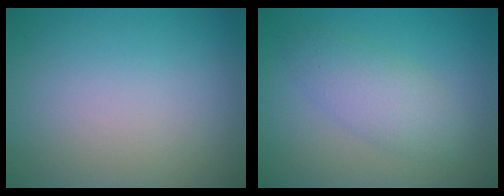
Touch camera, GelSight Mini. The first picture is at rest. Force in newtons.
{"total": 3.5, "press": 3.5, "slide": 0.2}